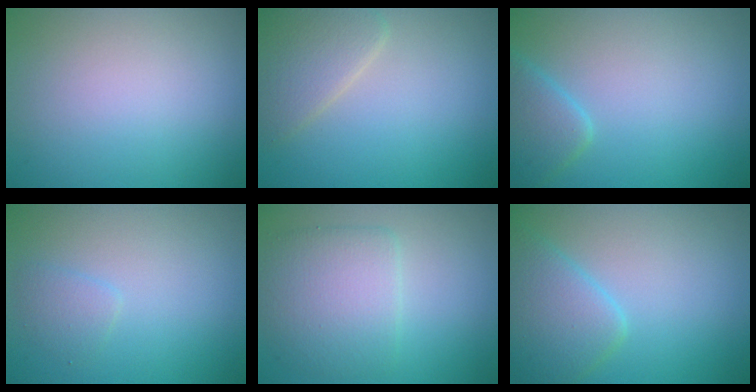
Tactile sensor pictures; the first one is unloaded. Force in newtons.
{"total": 3.3, "press": 3.3, "slide": 0.2}
{"total": 2.7, "press": 2.7, "slide": 0.2}
{"total": 1.2, "press": 1.2, "slide": 0.0}
{"total": 4.9, "press": 4.8, "slide": 0.3}
{"total": 4.2, "press": 4.1, "slide": 0.2}